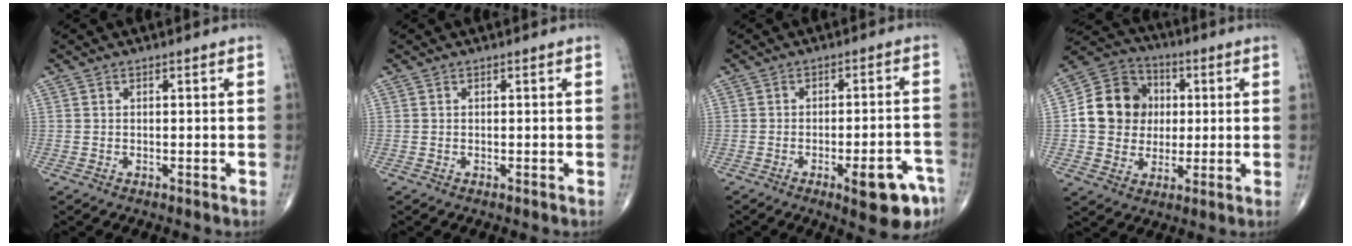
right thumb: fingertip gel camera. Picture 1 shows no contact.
{"total": 0.0}
{"total": 10.5, "force": [-5.4, 3.0, 8.5], "torque": [-0.093, 0.026, -0.063]}
{"total": 13.4, "force": [1.1, 11.8, 6.3], "torque": [-0.083, 0.017, 0.016]}